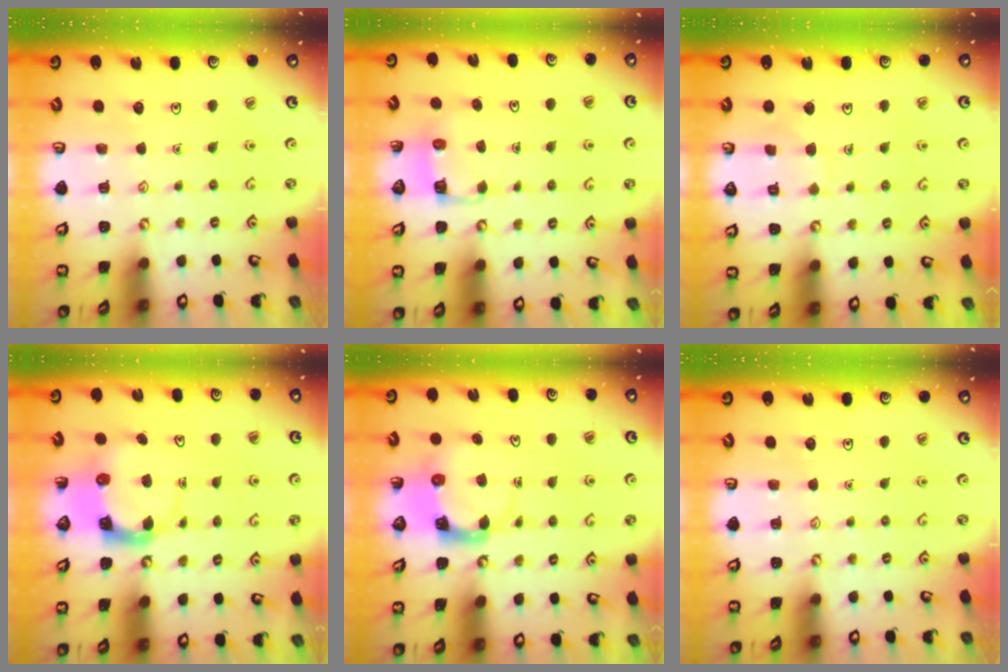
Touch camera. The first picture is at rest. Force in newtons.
{"total": 2.8, "press": 2.8, "slide": 0.2}
{"total": 5.6, "press": 5.6, "slide": 0.5}
{"total": 3.9, "press": 3.9, "slide": 0.6}
{"total": 3.8, "press": 3.8, "slide": 0.4}
{"total": 0.0}